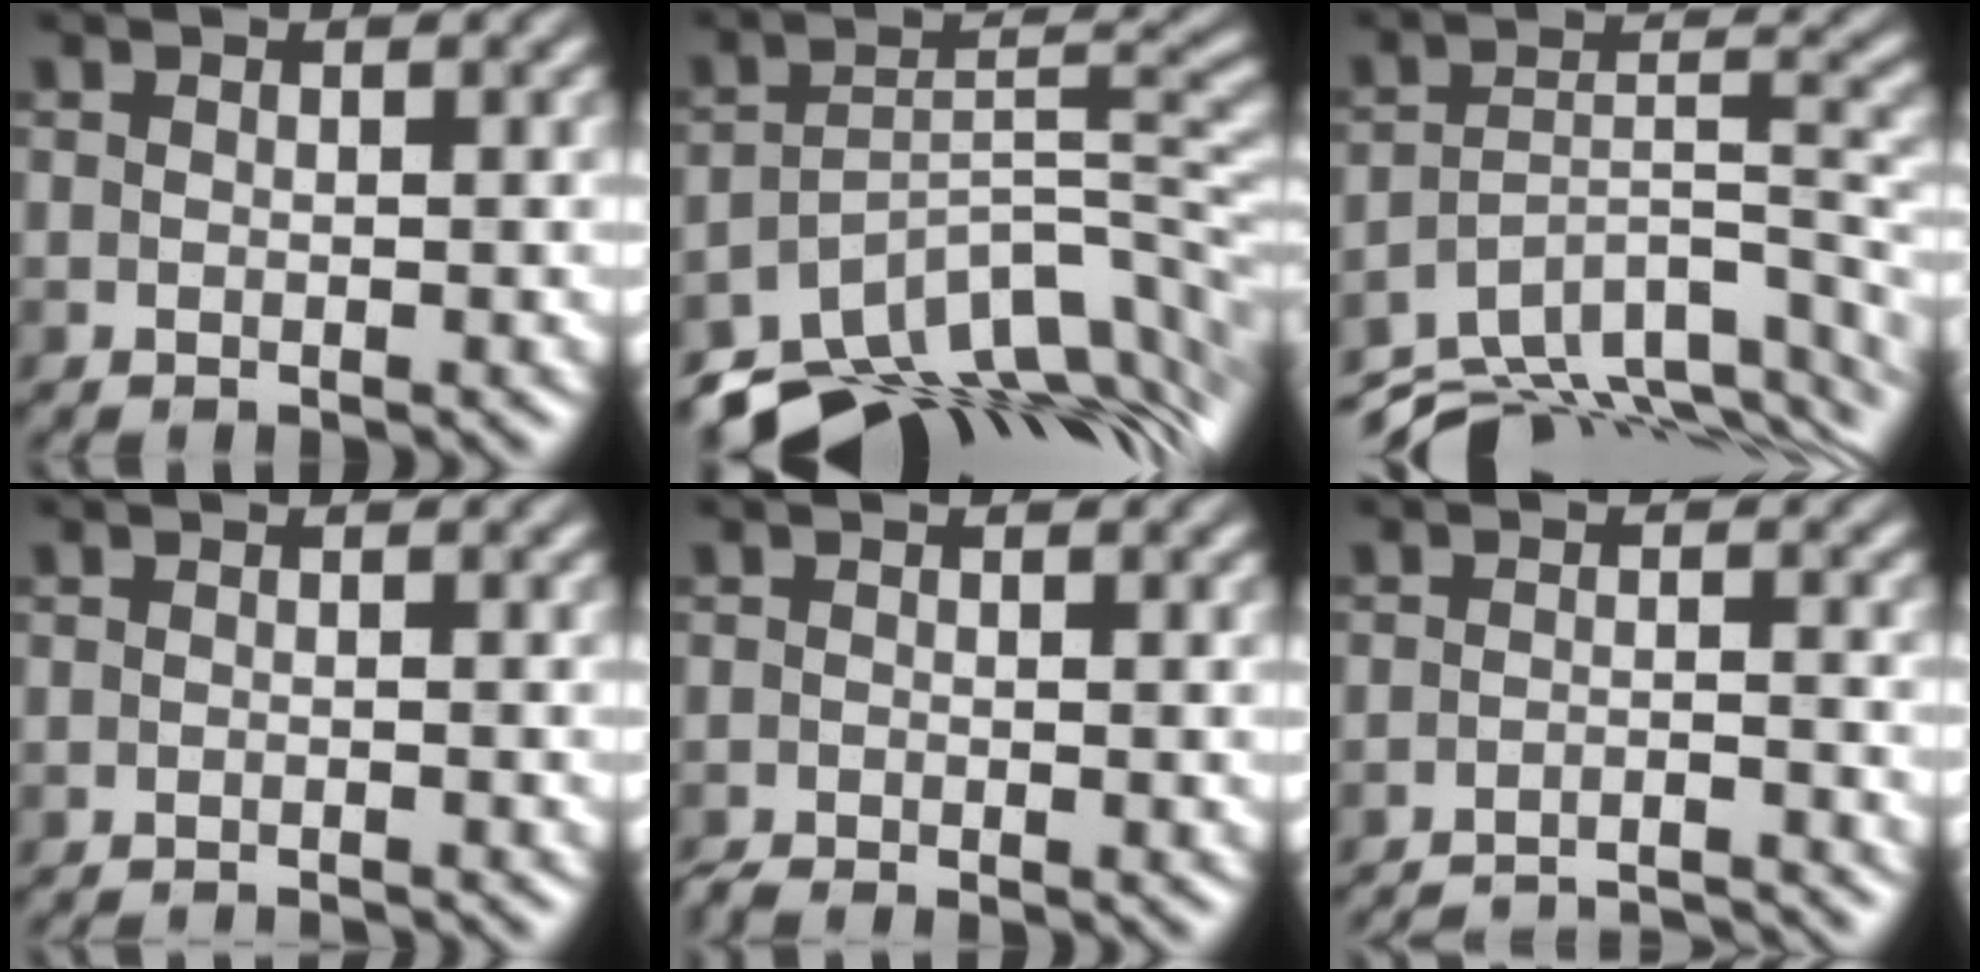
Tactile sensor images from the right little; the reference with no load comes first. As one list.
[{"total": 11.7, "force": [-9.2, 4.7, 5.6], "torque": [-0.096, -0.003, -0.141]}, {"total": 10.4, "force": [-8.5, 3.6, 4.8], "torque": [-0.090, -0.005, -0.124]}, {"total": 1.4, "force": [-1.4, 0.1, 0.0], "torque": [0.015, 0.005, -0.016]}, {"total": 1.7, "force": [-1.5, 0.4, 0.6], "torque": [-0.013, -0.004, -0.024]}, {"total": 9.7, "force": [-9.3, 1.9, 1.7], "torque": [-0.001, 0.004, -0.124]}]